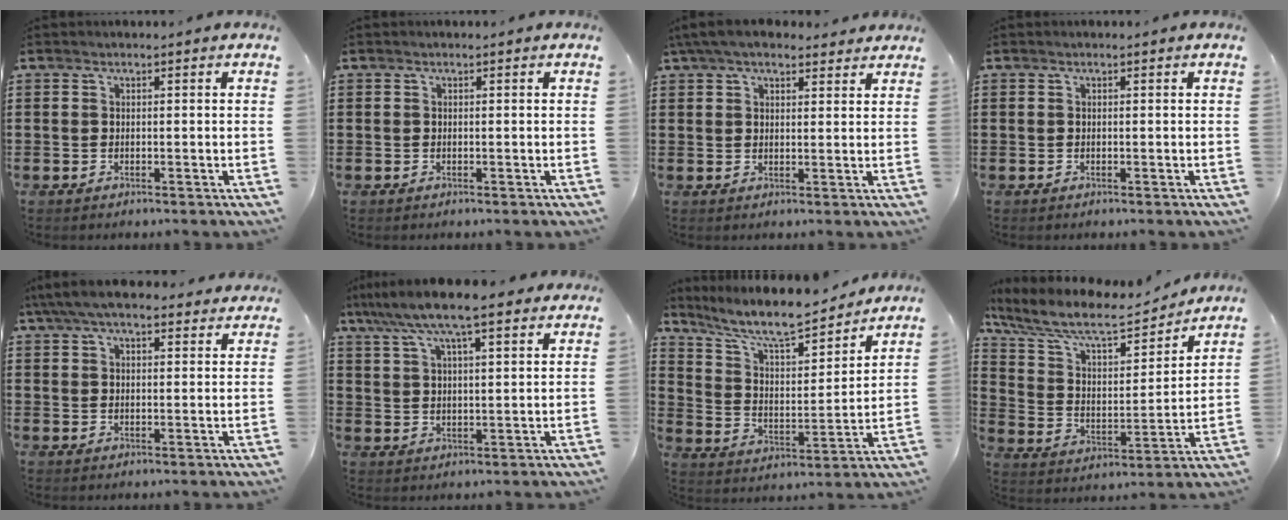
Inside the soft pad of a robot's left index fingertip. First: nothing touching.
{"total": 0.0}
{"total": 5.2, "force": [4.2, 1.5, 2.5], "torque": [-0.061, 0.000, 0.079]}
{"total": 0.0}
{"total": 6.4, "force": [5.3, 1.5, 3.2], "torque": [-0.076, -0.006, 0.099]}
{"total": 9.4, "force": [7.1, 1.7, 5.9], "torque": [-0.132, -0.011, 0.126]}
{"total": 9.4, "force": [8.2, 1.5, 4.3], "torque": [-0.110, -0.052, 0.138]}
{"total": 10.0, "force": [8.4, 2.3, 4.9], "torque": [-0.130, -0.049, 0.143]}